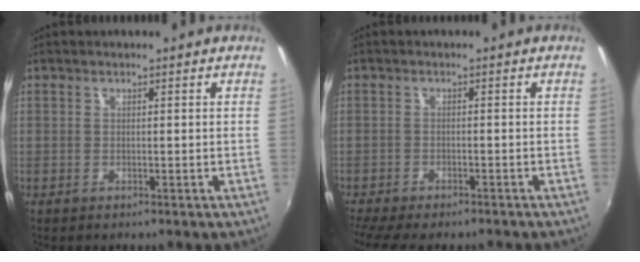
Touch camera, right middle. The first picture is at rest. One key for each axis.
{"total": 8.2, "fx": -7.1, "fy": 1.3, "fz": 3.7, "tx": -0.090, "ty": -0.033, "tz": -0.115}